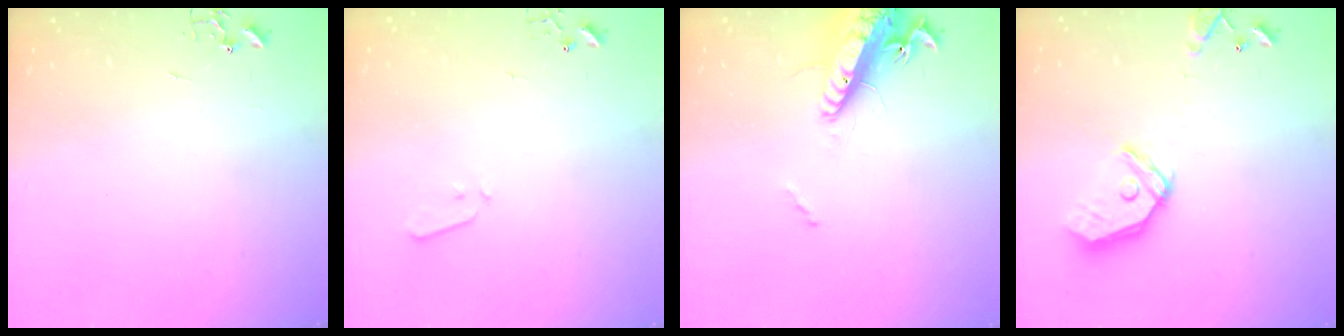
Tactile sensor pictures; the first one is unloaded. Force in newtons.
{"total": 3.3, "press": 3.2, "slide": 0.6}
{"total": 16.7, "press": 16.2, "slide": 4.1}
{"total": 14.6, "press": 14.4, "slide": 1.8}